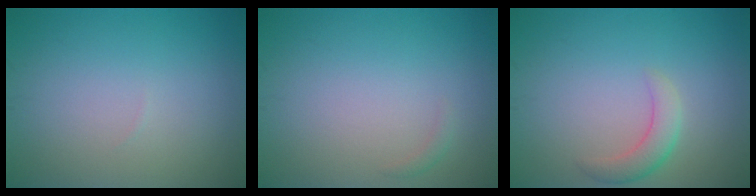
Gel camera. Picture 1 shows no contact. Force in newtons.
{"total": 0.6, "press": 0.6, "slide": 0.1}
{"total": 2.4, "press": 2.4, "slide": 0.2}